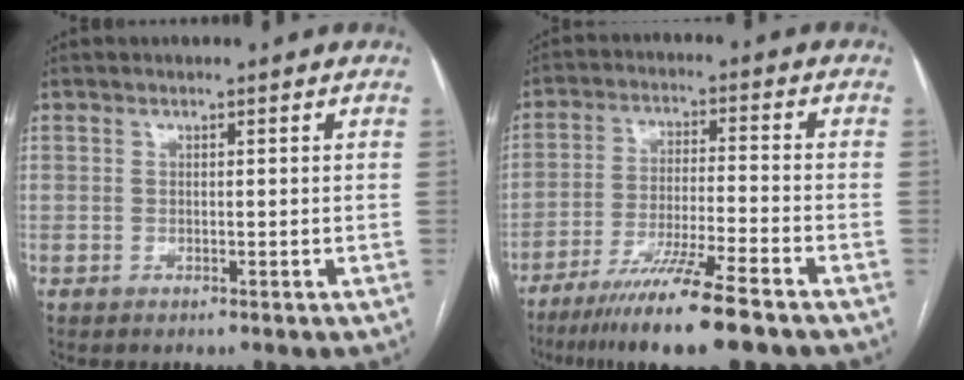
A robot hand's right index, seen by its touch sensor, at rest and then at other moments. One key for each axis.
{"total": 12.6, "fx": -9.0, "fy": -0.4, "fz": 8.8, "tx": -0.151, "ty": -0.036, "tz": -0.154}